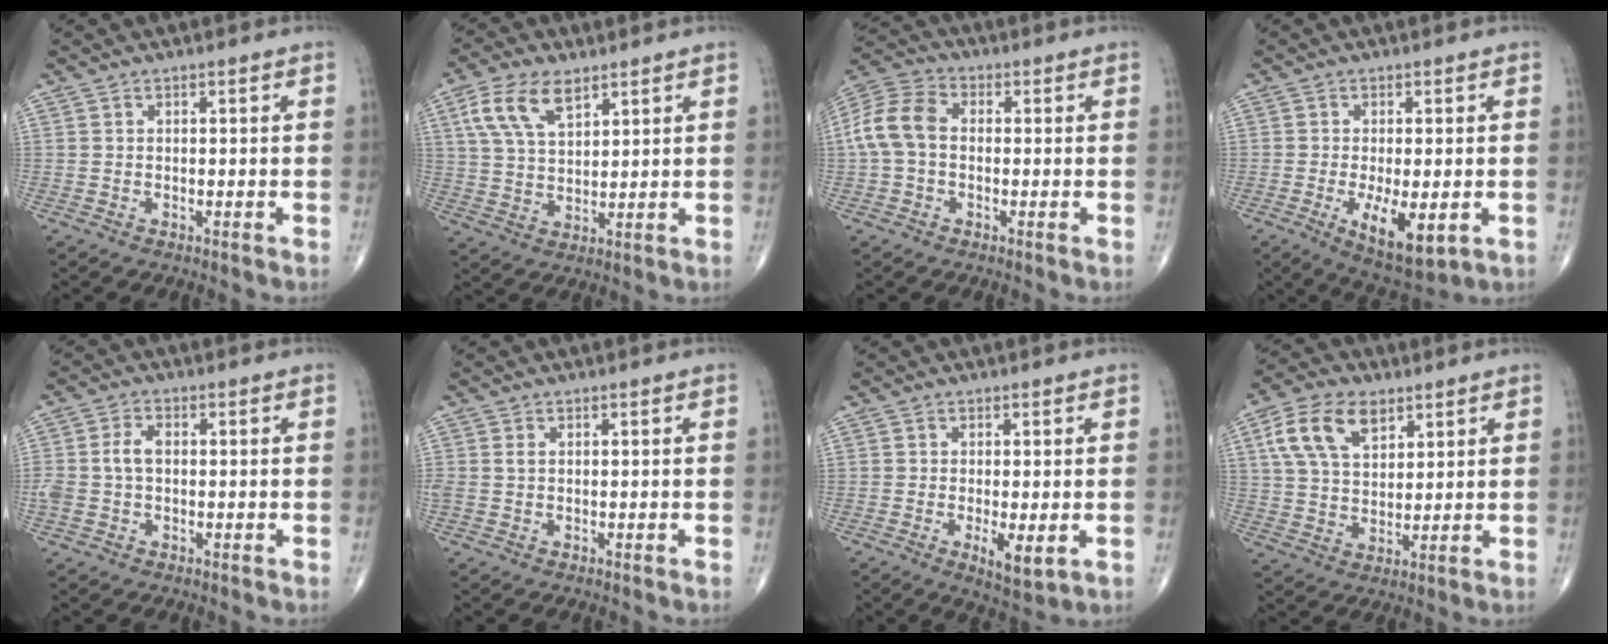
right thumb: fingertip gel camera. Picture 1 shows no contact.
{"total": 9.9, "force": [5.1, 5.1, 6.9], "torque": [-0.131, -0.009, 0.101]}
{"total": 9.6, "force": [-0.1, 6.7, 6.9], "torque": [-0.142, 0.029, -0.013]}
{"total": 9.8, "force": [-2.7, 3.9, 8.6], "torque": [-0.134, -0.019, -0.034]}
{"total": 5.0, "force": [0.0, 3.3, 3.9], "torque": [-0.096, 0.016, -0.002]}
{"total": 1.1, "force": [0.2, 0.7, 0.8], "torque": [-0.024, 0.005, 0.007]}
{"total": 5.5, "force": [-1.4, 1.9, 4.9], "torque": [-0.081, -0.016, -0.018]}
{"total": 12.1, "force": [5.5, 7.2, 8.0], "torque": [-0.139, -0.007, 0.103]}